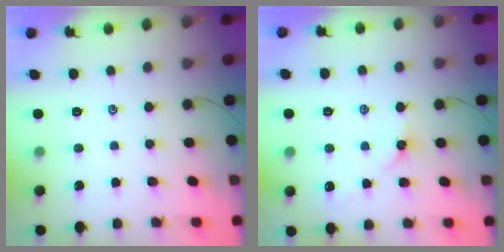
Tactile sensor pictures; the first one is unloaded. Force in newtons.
{"total": 2.6, "press": 2.5, "slide": 0.5}